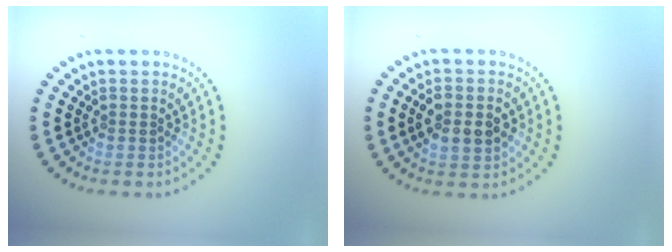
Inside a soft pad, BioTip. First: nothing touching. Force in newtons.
{"total": 3.6, "press": 3.6, "slide": 0.1}